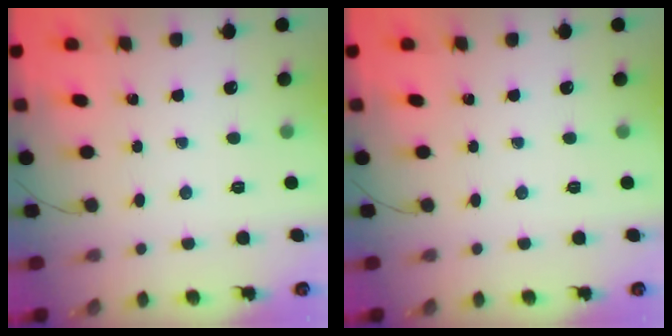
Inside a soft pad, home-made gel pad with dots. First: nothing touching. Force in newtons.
{"total": 0.0}